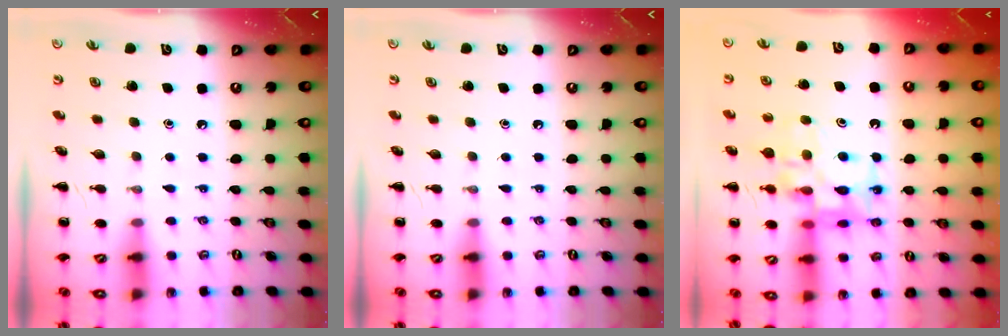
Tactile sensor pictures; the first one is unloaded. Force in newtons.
{"total": 0.0}
{"total": 15.4, "press": 14.9, "slide": 3.6}